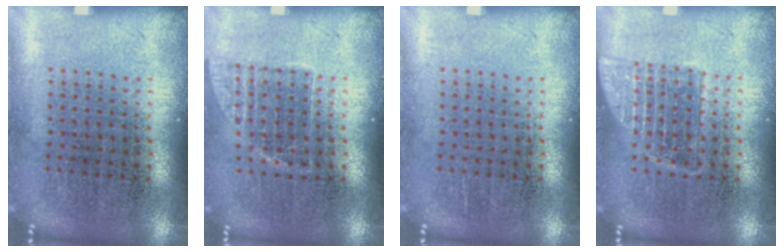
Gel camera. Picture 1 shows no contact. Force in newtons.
{"total": 1.0, "press": 0.8, "slide": 0.6}
{"total": 0.0}
{"total": 1.0, "press": 1.0, "slide": 0.2}